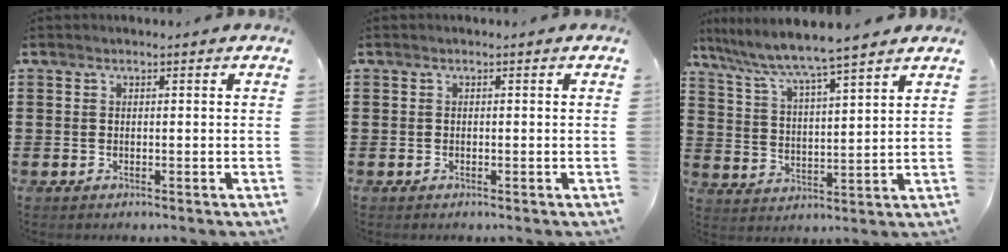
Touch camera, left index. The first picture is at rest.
{"total": 0.0}
{"total": 6.0, "force": [5.3, -0.6, 2.6], "torque": [-0.075, -0.038, 0.085]}